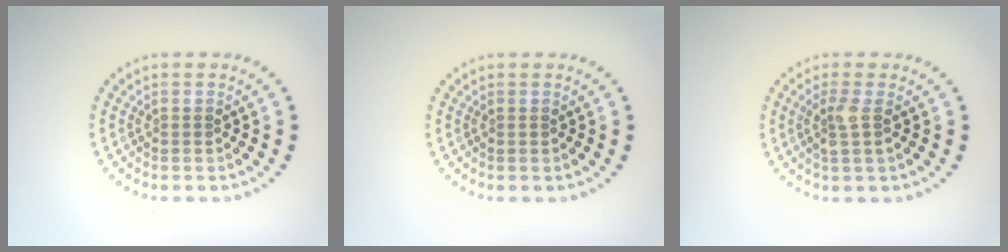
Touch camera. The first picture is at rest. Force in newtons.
{"total": 0.0}
{"total": 1.8, "press": 1.5, "slide": 0.9}